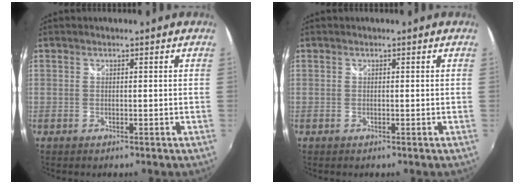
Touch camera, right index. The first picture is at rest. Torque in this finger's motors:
{"motor_torque": [-0.14, 0.10, -0.03, 0.00]}